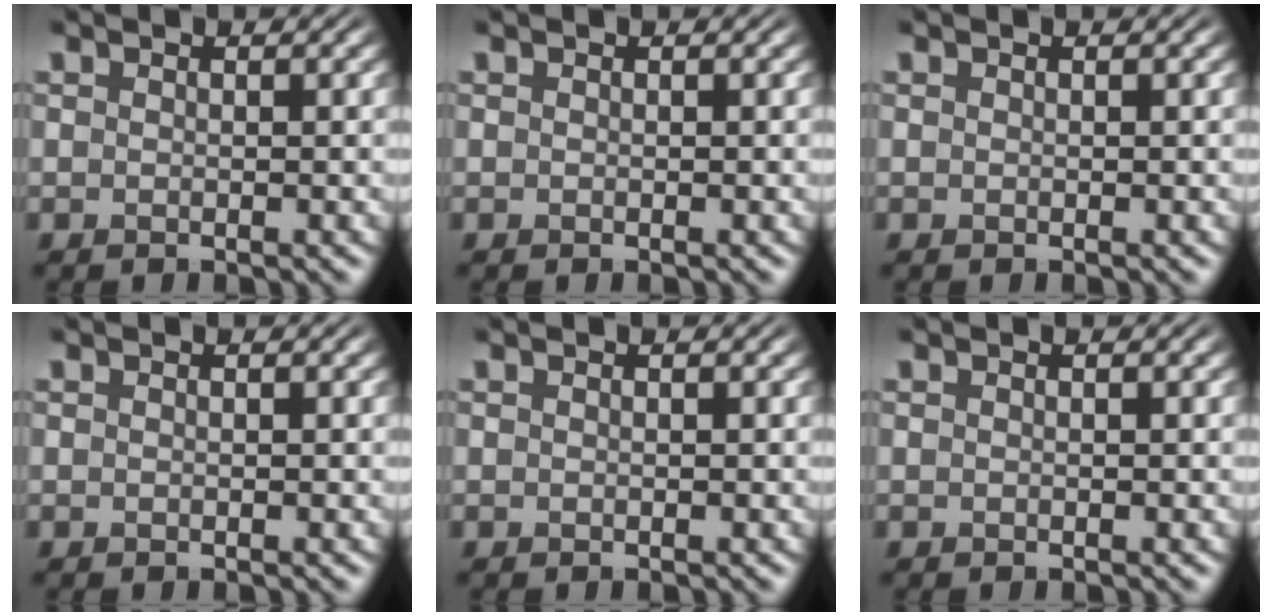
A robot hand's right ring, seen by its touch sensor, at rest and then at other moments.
{"total": 0.0}
{"total": 0.0}
{"total": 0.0}
{"total": 0.0}
{"total": 0.0}